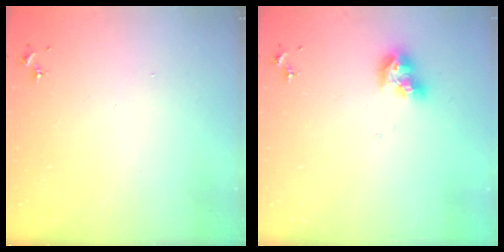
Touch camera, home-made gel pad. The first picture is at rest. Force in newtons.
{"total": 10.3, "press": 10.3, "slide": 1.2}